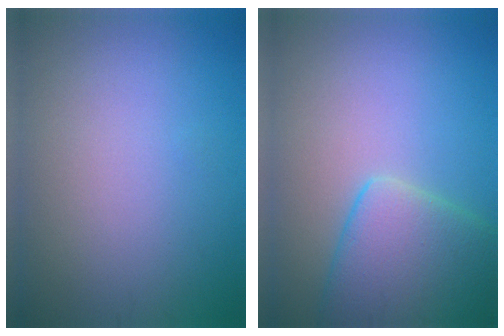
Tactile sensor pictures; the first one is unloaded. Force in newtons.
{"total": 6.7, "press": 6.6, "slide": 0.4}